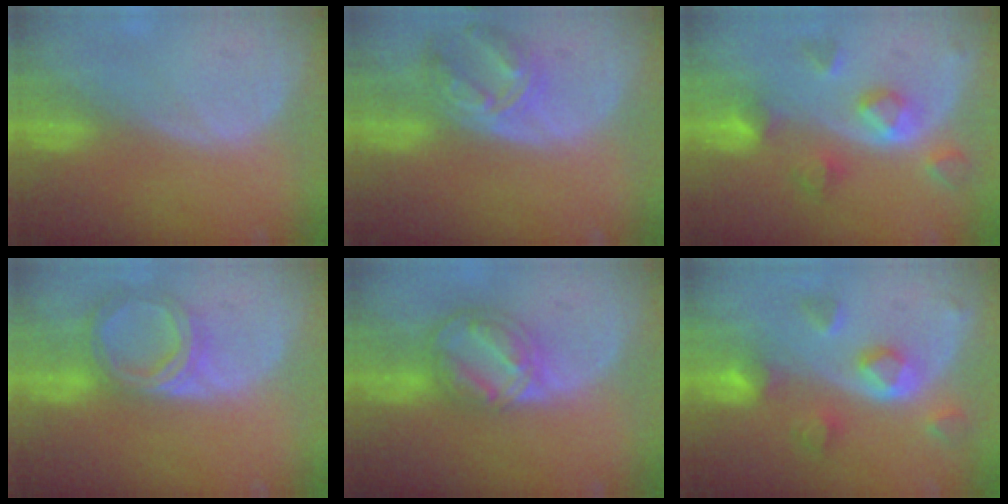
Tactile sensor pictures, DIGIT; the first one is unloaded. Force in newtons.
{"total": 7.9, "press": 6.9, "slide": 3.9}
{"total": 7.7, "press": 6.9, "slide": 3.5}
{"total": 6.6, "press": 6.1, "slide": 2.5}
{"total": 8.2, "press": 7.0, "slide": 4.2}
{"total": 7.7, "press": 6.9, "slide": 3.4}